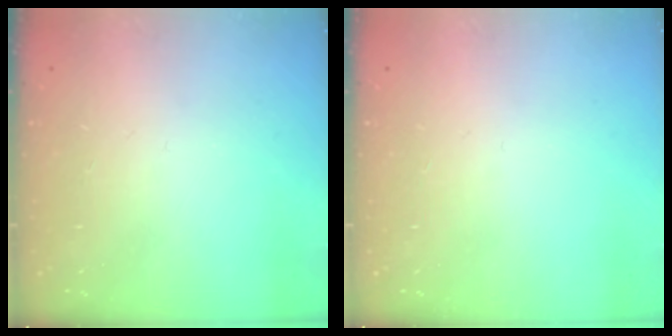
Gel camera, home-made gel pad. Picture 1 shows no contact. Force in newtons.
{"total": 0.0}